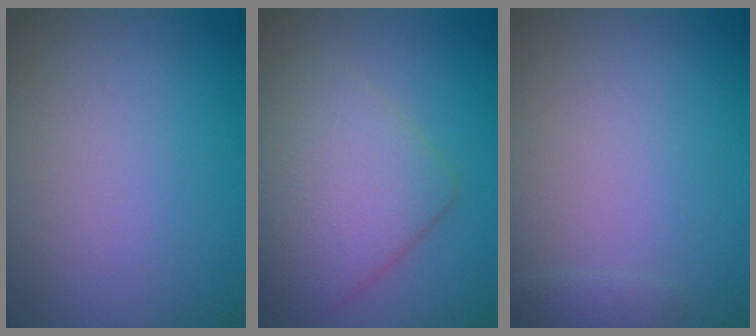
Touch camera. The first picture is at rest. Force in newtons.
{"total": 6.2, "press": 6.1, "slide": 0.5}
{"total": 0.8, "press": 0.8, "slide": 0.1}